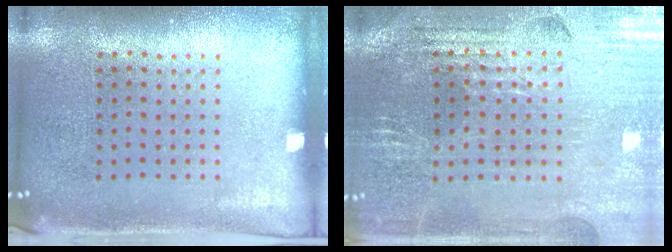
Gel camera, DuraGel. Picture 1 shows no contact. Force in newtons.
{"total": 2.8, "press": 2.8, "slide": 0.4}